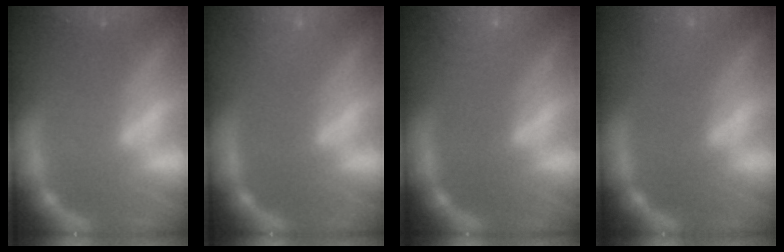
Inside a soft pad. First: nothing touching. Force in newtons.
{"total": 4.0}
{"total": 7.0}
{"total": 3.0}